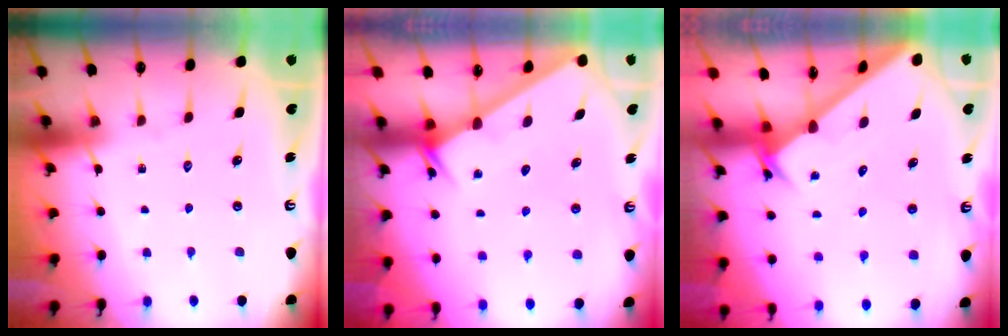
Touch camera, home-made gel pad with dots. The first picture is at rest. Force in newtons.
{"total": 2.1, "press": 2.1, "slide": 0.1}
{"total": 2.5, "press": 2.5, "slide": 0.2}